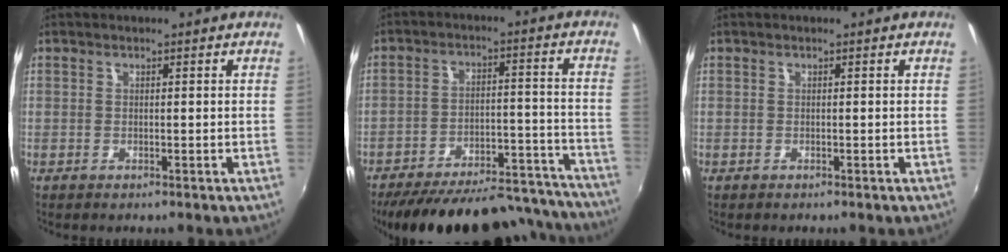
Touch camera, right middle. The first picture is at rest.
{"total": 29.6, "force": [-26.2, 8.6, 10.9], "torque": [-0.187, 0.026, -0.334]}
{"total": 0.0}